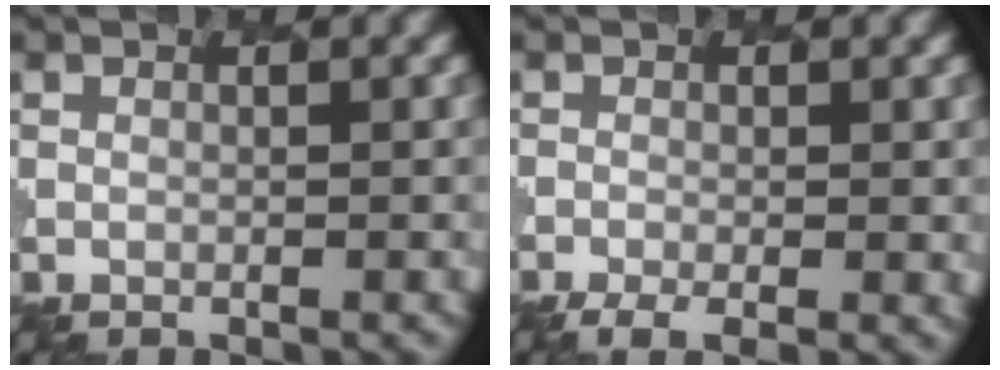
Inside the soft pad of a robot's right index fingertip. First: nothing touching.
{"total": 3.8, "force": [-1.7, 1.4, 3.1], "torque": [-0.051, -0.005, -0.026]}